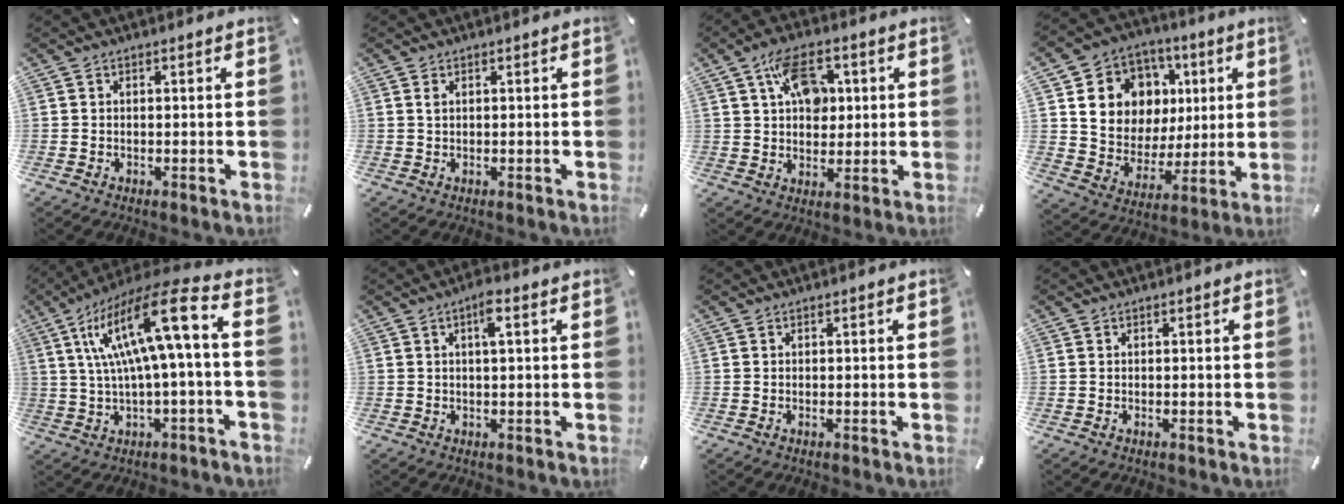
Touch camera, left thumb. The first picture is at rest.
{"total": 0.8, "force": [0.3, 0.4, 0.6], "torque": [-0.012, 0.001, 0.005]}
{"total": 10.8, "force": [3.5, 7.4, 7.0], "torque": [-0.106, 0.006, 0.065]}
{"total": 12.4, "force": [3.7, 11.4, 3.3], "torque": [-0.061, -0.024, 0.079]}
{"total": 18.4, "force": [5.0, 3.3, 17.4], "torque": [-0.335, -0.025, 0.066]}
{"total": 3.6, "force": [1.3, 0.8, 3.3], "torque": [-0.060, 0.004, 0.017]}
{"total": 0.0}
{"total": 0.0}